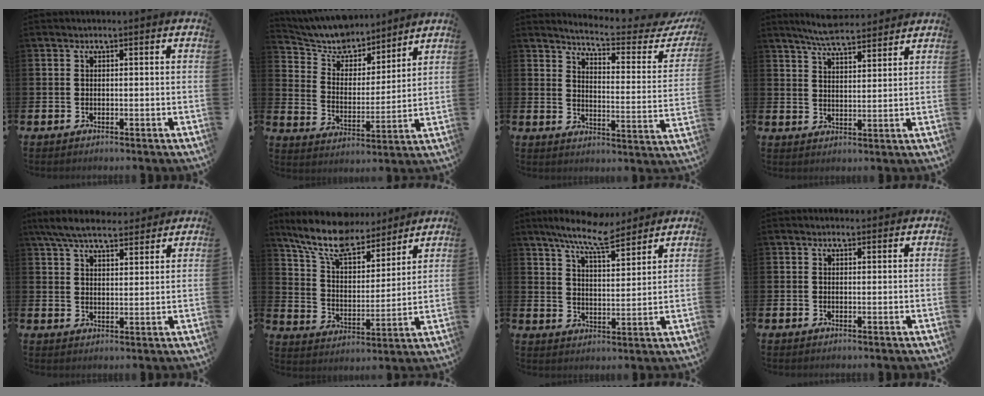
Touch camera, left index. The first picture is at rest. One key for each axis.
{"total": 8.2, "fx": 7.7, "fy": 2.5, "fz": 1.2, "tx": -0.060, "ty": -0.054, "tz": 0.137}
{"total": 5.2, "fx": 4.8, "fy": 0.2, "fz": 2.0, "tx": -0.047, "ty": -0.042, "tz": 0.073}
{"total": 6.5, "fx": 6.2, "fy": 0.6, "fz": 1.8, "tx": -0.048, "ty": -0.026, "tz": 0.113}
{"total": 6.7, "fx": 6.2, "fy": 1.5, "fz": 2.1, "tx": -0.056, "ty": -0.022, "tz": 0.112}
{"total": 10.8, "fx": 9.5, "fy": 3.4, "fz": 3.8, "tx": -0.107, "ty": -0.057, "tz": 0.168}
{"total": 8.7, "fx": 7.8, "fy": 1.3, "fz": 3.7, "tx": -0.090, "ty": -0.029, "tz": 0.141}
{"total": 0.8, "fx": 0.8, "fy": 0.3, "fz": 0.2, "tx": 0.006, "ty": 0.000, "tz": 0.011}